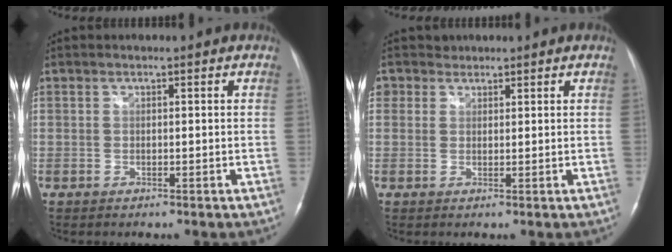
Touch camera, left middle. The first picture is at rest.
{"total": 1.9, "force": [1.4, 1.3, -0.4], "torque": [0.013, 0.007, 0.019]}